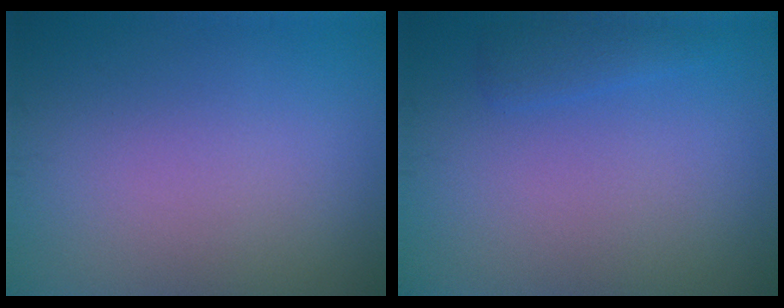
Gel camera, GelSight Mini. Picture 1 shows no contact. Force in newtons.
{"total": 1.4, "press": 1.4, "slide": 0.1}